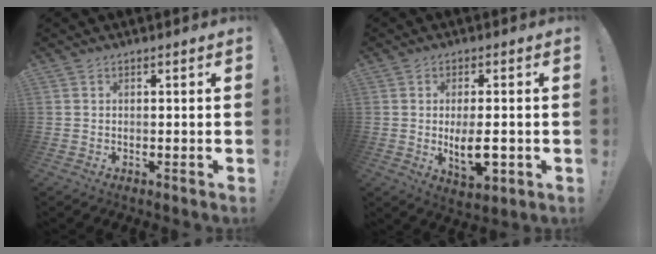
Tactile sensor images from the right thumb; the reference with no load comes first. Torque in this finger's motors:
{"motor_torque": [0.15, 0.39, 0.37, 0.25, 0.02]}